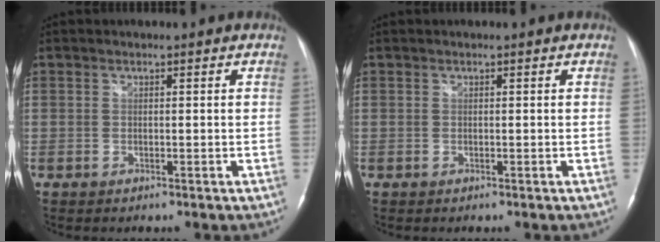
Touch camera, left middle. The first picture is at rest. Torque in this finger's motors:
{"motor_torque": [0.29, -0.25, -0.03, -0.01]}